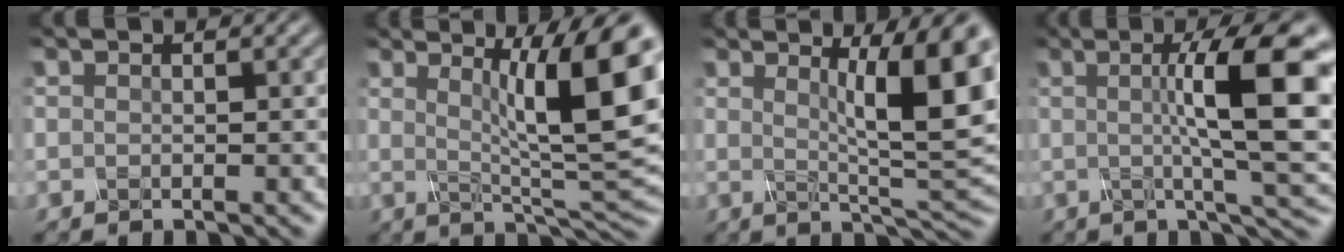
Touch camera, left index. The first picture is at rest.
{"total": 10.2, "force": [2.3, 2.0, 9.7], "torque": [-0.125, 0.003, 0.037]}
{"total": 9.0, "force": [2.5, 1.8, 8.5], "torque": [-0.106, -0.001, 0.040]}
{"total": 11.4, "force": [1.3, 2.5, 11.1], "torque": [-0.137, 0.009, 0.015]}